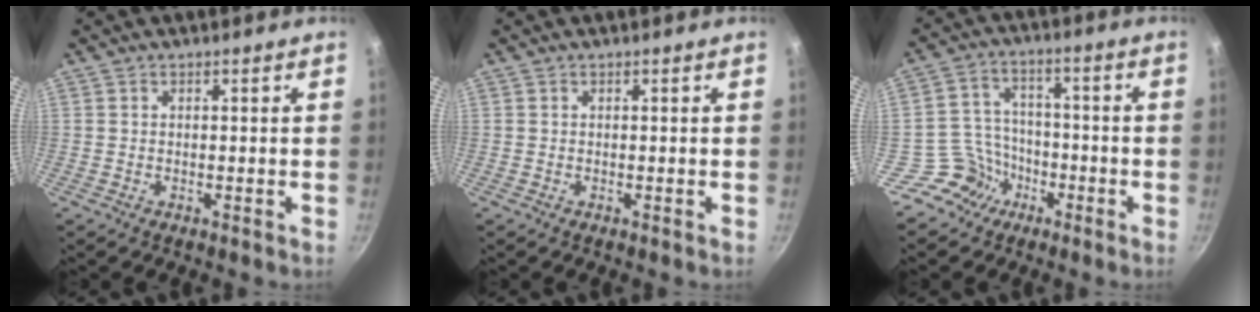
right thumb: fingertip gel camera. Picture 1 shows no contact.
{"total": 0.0}
{"total": 7.7, "force": [-4.6, 6.1, 0.8], "torque": [0.019, 0.048, -0.089]}